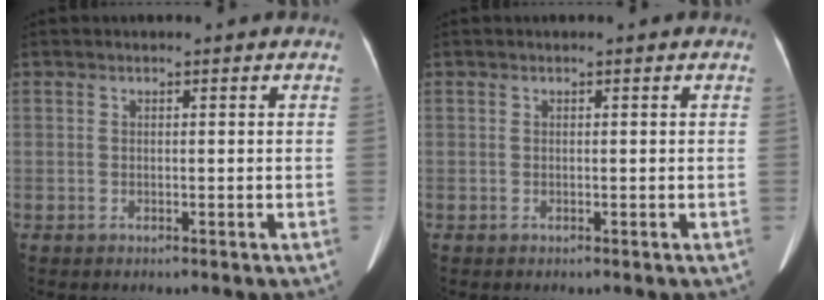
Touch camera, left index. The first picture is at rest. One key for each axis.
{"total": 0.0}